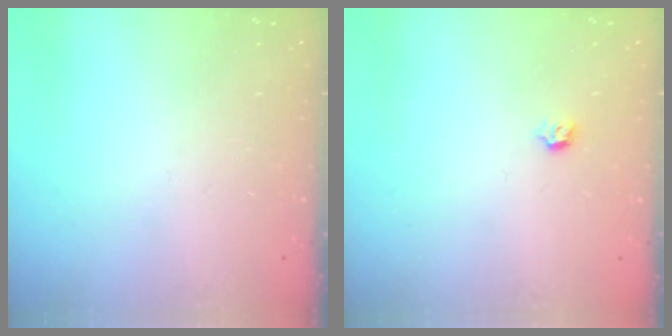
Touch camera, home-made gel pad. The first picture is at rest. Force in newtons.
{"total": 2.8, "press": 2.7, "slide": 0.8}